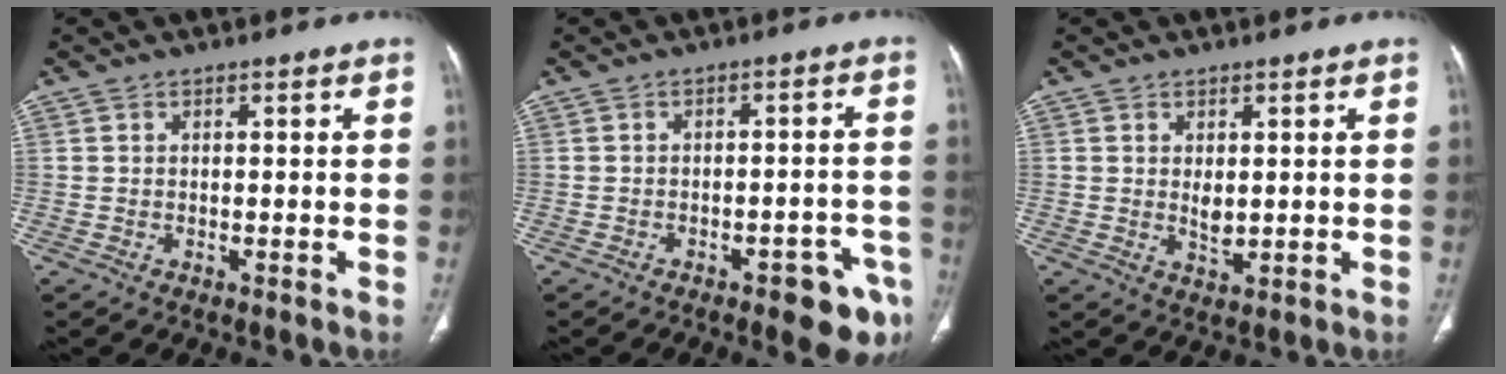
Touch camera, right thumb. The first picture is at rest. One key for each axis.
{"total": 9.4, "fx": -5.5, "fy": 3.6, "fz": 6.8, "tx": -0.061, "ty": 0.031, "tz": -0.066}
{"total": 2.8, "fx": 0.5, "fy": 1.5, "fz": 2.3, "tx": -0.035, "ty": -0.010, "tz": 0.014}